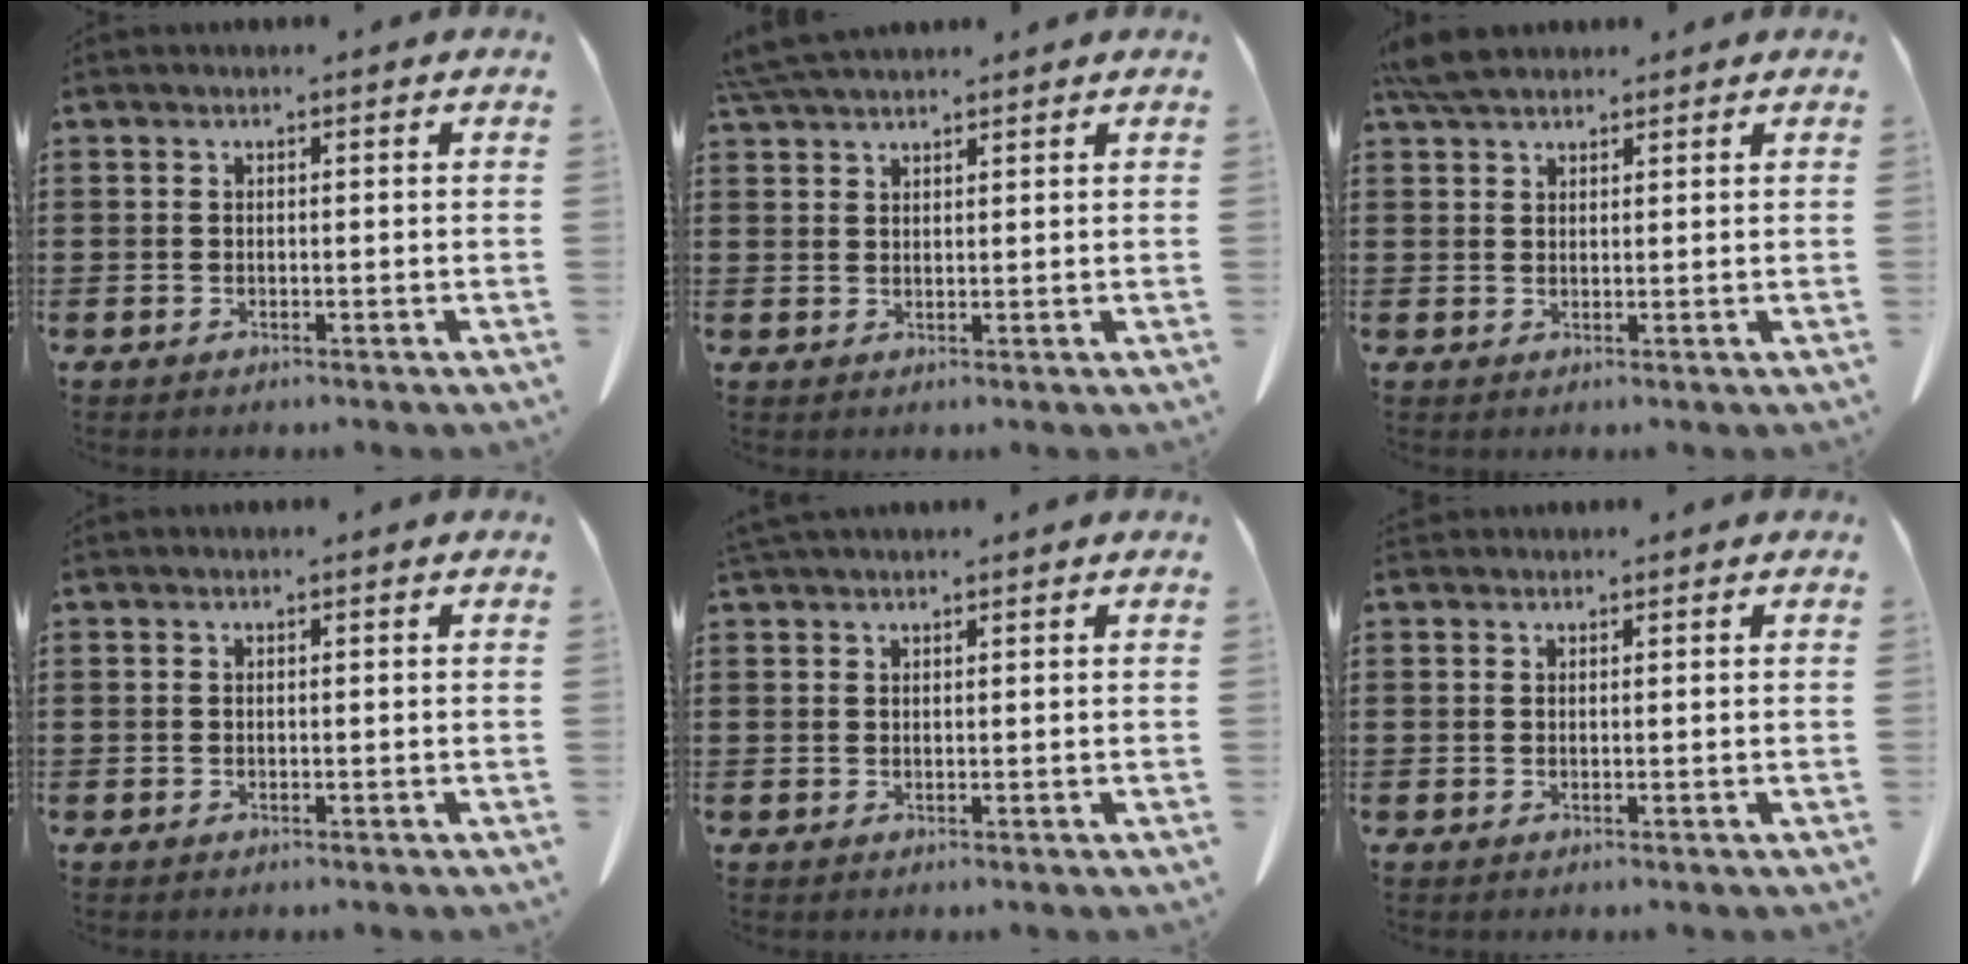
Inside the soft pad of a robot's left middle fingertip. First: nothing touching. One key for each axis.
{"total": 4.0, "fx": 3.7, "fy": 0.5, "fz": 1.5, "tx": -0.040, "ty": -0.005, "tz": 0.072}
{"total": 4.4, "fx": 3.7, "fy": 1.3, "fz": 1.9, "tx": -0.048, "ty": -0.002, "tz": 0.071}
{"total": 0.0}
{"total": 1.3, "fx": 1.2, "fy": 0.1, "fz": 0.4, "tx": -0.010, "ty": -0.002, "tz": 0.025}
{"total": 0.6, "fx": 0.6, "fy": 0.2, "fz": 0.1, "tx": -0.003, "ty": -0.002, "tz": 0.013}